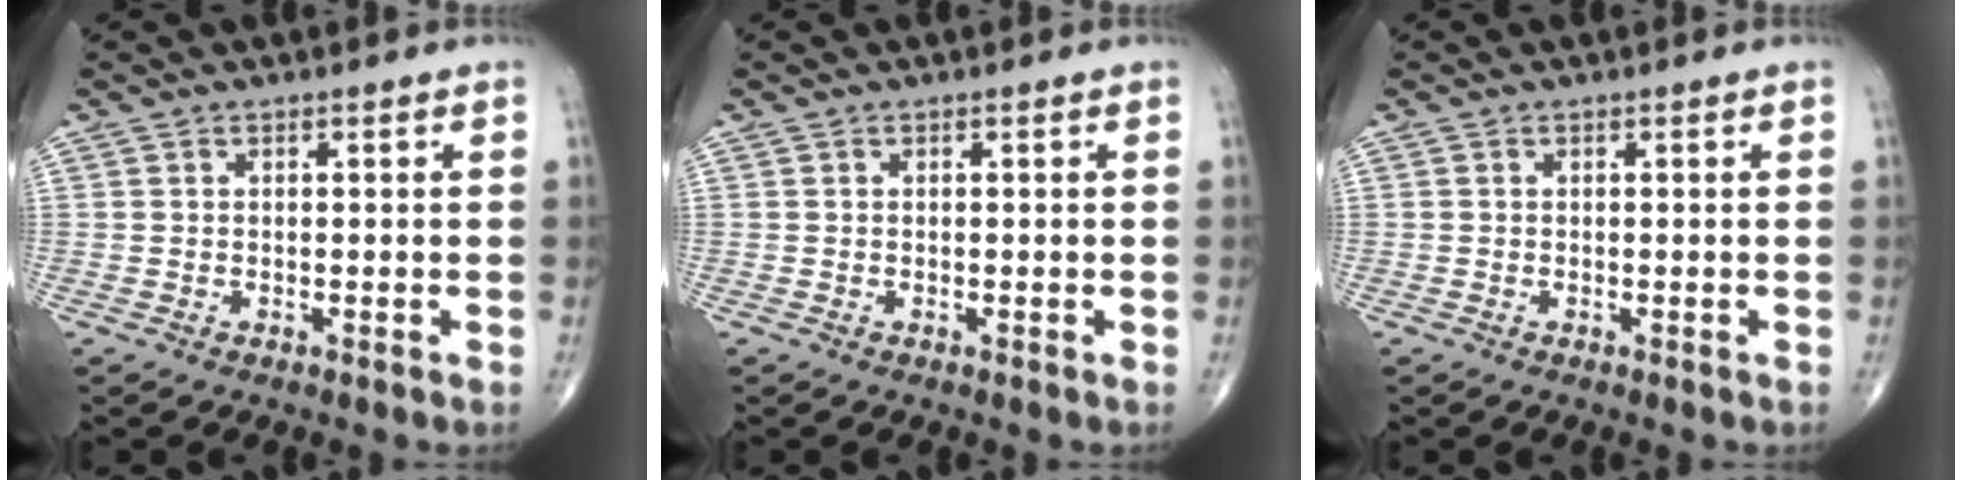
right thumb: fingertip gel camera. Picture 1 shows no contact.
{"total": 0.0}
{"total": 0.0}